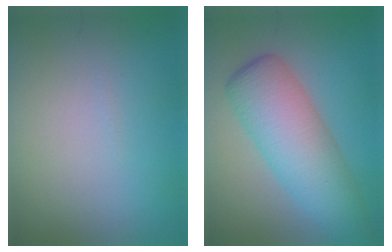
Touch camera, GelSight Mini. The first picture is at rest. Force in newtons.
{"total": 7.6, "press": 7.6, "slide": 0.2}